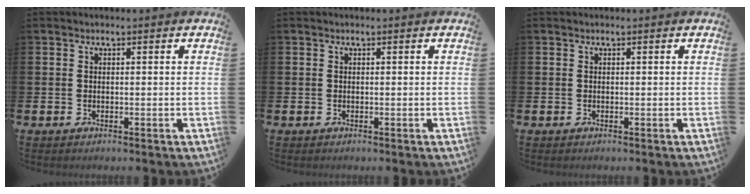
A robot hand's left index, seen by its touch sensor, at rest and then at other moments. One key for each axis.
{"total": 0.0}
{"total": 0.0}